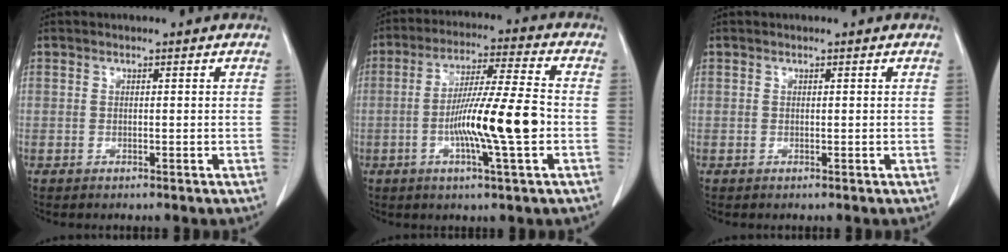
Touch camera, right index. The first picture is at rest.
{"total": 12.5, "force": [-2.6, 0.0, 12.2], "torque": [-0.220, -0.004, -0.050]}
{"total": 0.0}